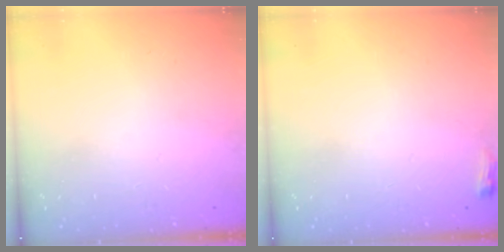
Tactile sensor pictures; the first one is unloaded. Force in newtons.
{"total": 3.5, "press": 3.4, "slide": 0.8}